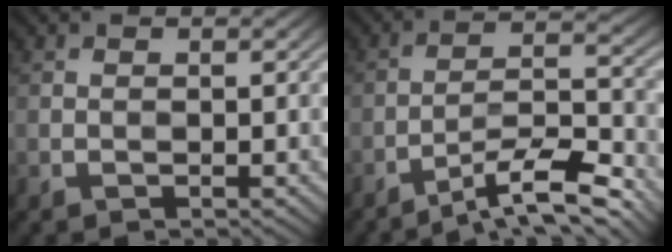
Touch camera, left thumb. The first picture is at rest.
{"total": 10.4, "force": [-8.0, 1.7, 6.4], "torque": [-0.110, 0.010, -0.135]}